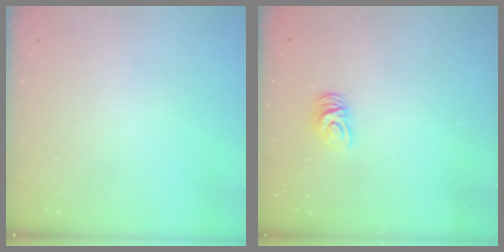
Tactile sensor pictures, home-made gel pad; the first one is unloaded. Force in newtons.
{"total": 6.3, "press": 6.3, "slide": 0.2}